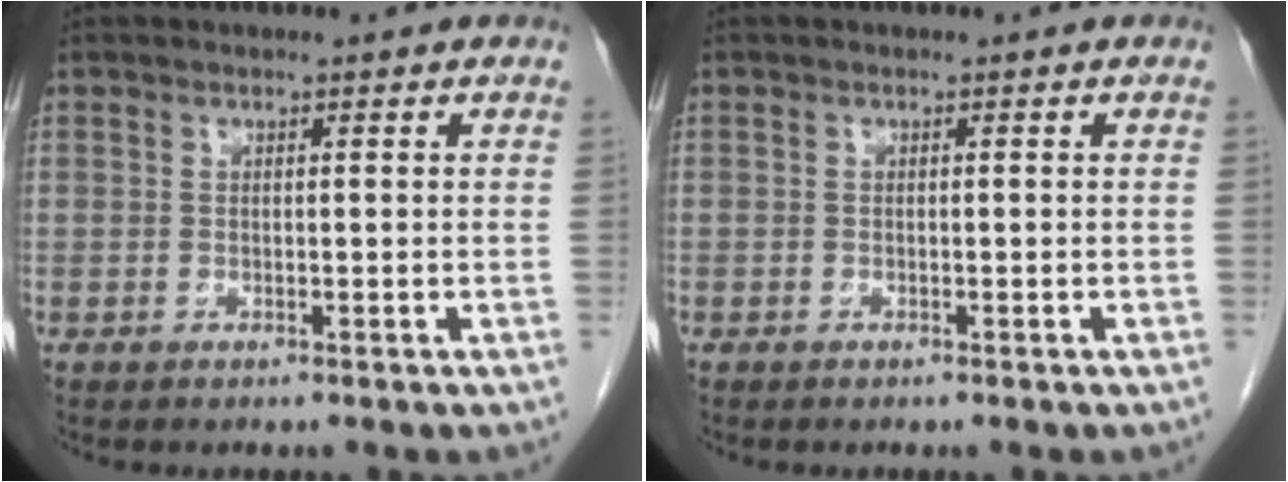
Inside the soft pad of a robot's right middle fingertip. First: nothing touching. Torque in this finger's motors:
{"motor_torque": [1.02, -1.12, 0.04, -0.21]}